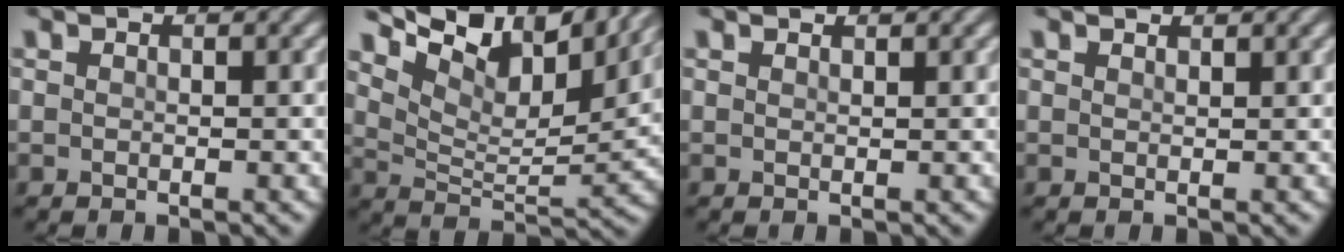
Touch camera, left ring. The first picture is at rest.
{"total": 11.0, "force": [8.1, 4.0, 6.3], "torque": [-0.121, 0.014, 0.137]}
{"total": 0.7, "force": [0.7, 0.1, 0.1], "torque": [-0.003, -0.002, 0.010]}
{"total": 1.0, "force": [1.0, 0.1, 0.2], "torque": [-0.005, -0.002, 0.013]}